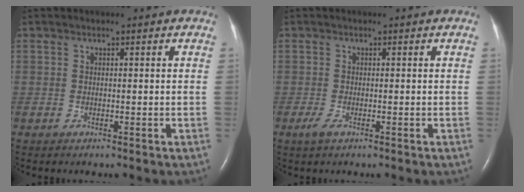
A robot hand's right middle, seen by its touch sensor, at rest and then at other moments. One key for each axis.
{"total": 1.4, "fx": -0.7, "fy": 0.4, "fz": 1.1, "tx": -0.029, "ty": -0.004, "tz": -0.015}